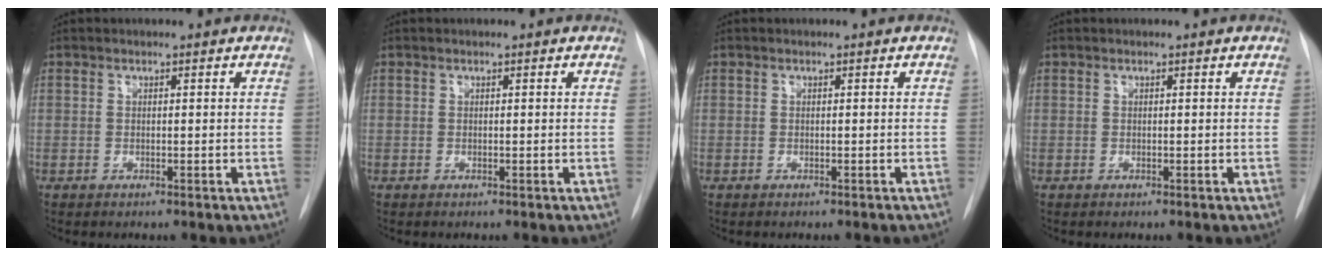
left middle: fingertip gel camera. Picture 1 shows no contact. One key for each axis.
{"total": 0.0}
{"total": 0.9, "fx": -0.9, "fy": 0.1, "fz": 0.3, "tx": -0.006, "ty": 0.000, "tz": -0.013}
{"total": 0.0}